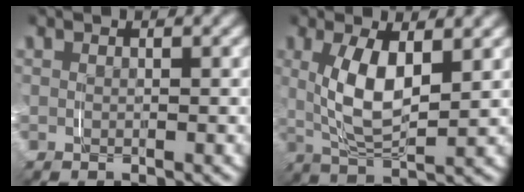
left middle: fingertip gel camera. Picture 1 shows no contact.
{"total": 5.8, "force": [1.2, 2.6, 5.0], "torque": [-0.104, -0.009, 0.028]}